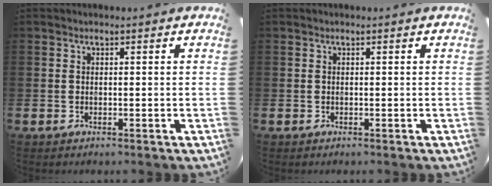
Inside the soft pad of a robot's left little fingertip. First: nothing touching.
{"total": 0.0}